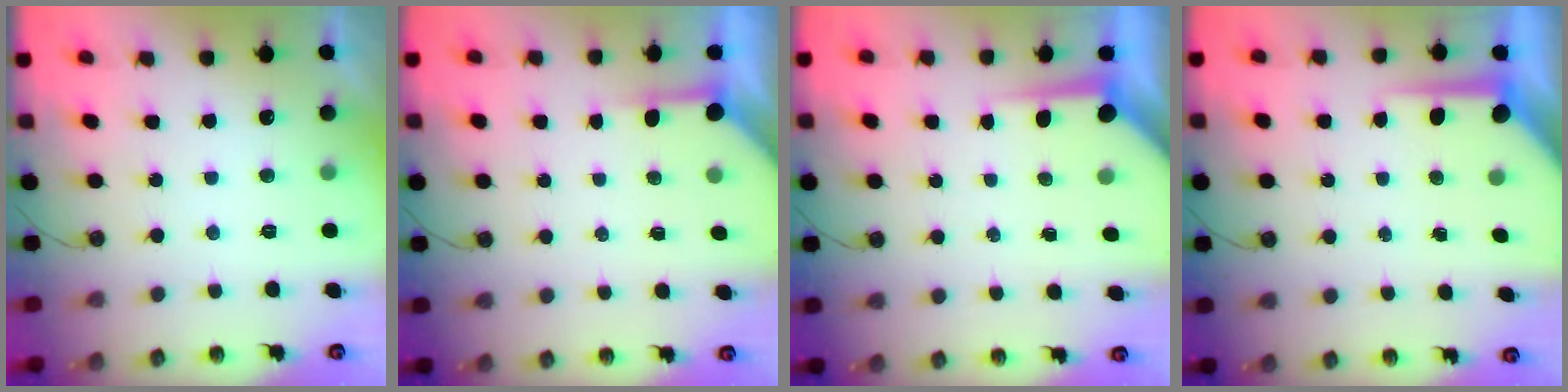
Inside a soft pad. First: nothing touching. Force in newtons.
{"total": 3.4, "press": 3.3, "slide": 0.4}
{"total": 5.2, "press": 5.1, "slide": 0.6}
{"total": 7.5, "press": 7.5, "slide": 0.7}